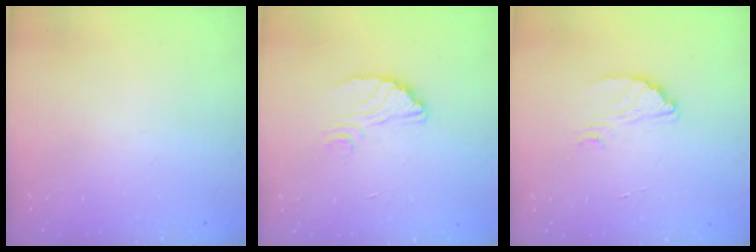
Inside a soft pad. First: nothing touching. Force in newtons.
{"total": 2.9, "press": 2.9, "slide": 0.0}
{"total": 2.6, "press": 2.6, "slide": 0.1}